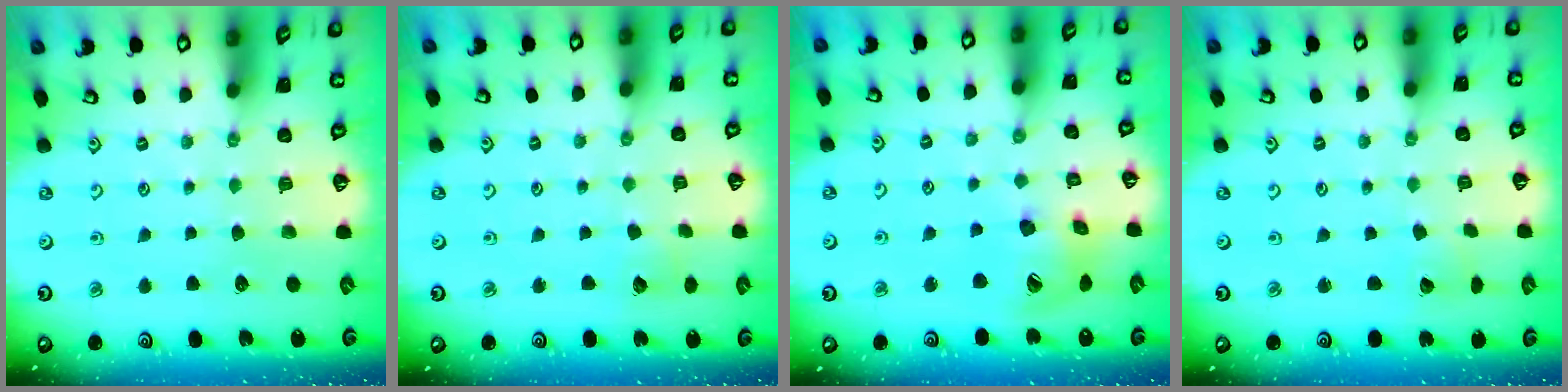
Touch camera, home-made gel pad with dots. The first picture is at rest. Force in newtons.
{"total": 4.8, "press": 4.7, "slide": 0.6}
{"total": 15.8, "press": 15.6, "slide": 2.4}
{"total": 2.9, "press": 2.9, "slide": 0.1}